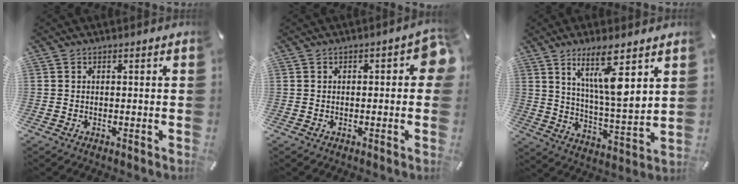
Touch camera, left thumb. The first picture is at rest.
{"total": 4.6, "force": [-0.1, 2.2, 4.0], "torque": [-0.049, 0.005, -0.006]}
{"total": 13.7, "force": [7.7, 3.3, 10.8], "torque": [-0.194, -0.034, 0.129]}